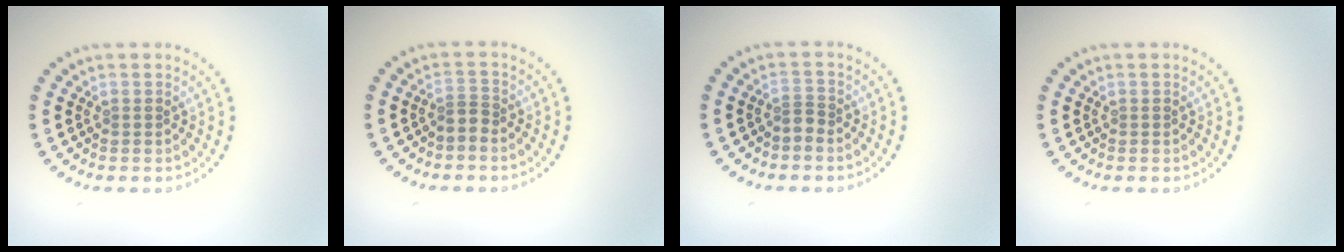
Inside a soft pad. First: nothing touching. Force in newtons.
{"total": 1.1, "press": 0.7, "slide": 0.9}
{"total": 0.9, "press": 0.6, "slide": 0.6}
{"total": 0.0}